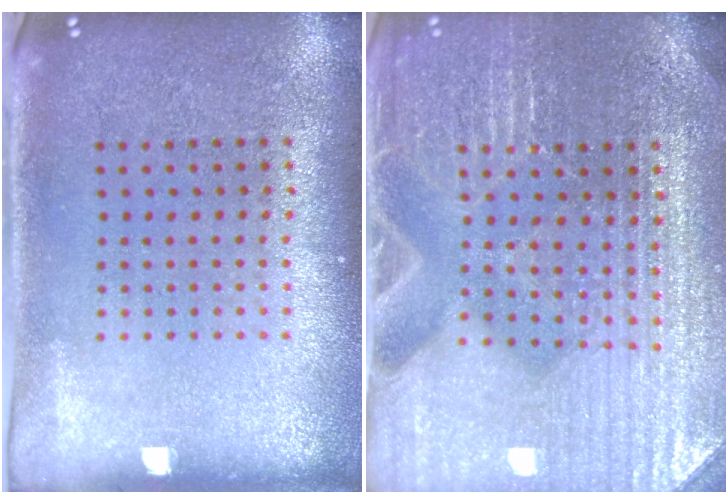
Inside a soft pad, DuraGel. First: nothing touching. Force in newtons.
{"total": 4.6, "press": 4.4, "slide": 1.4}